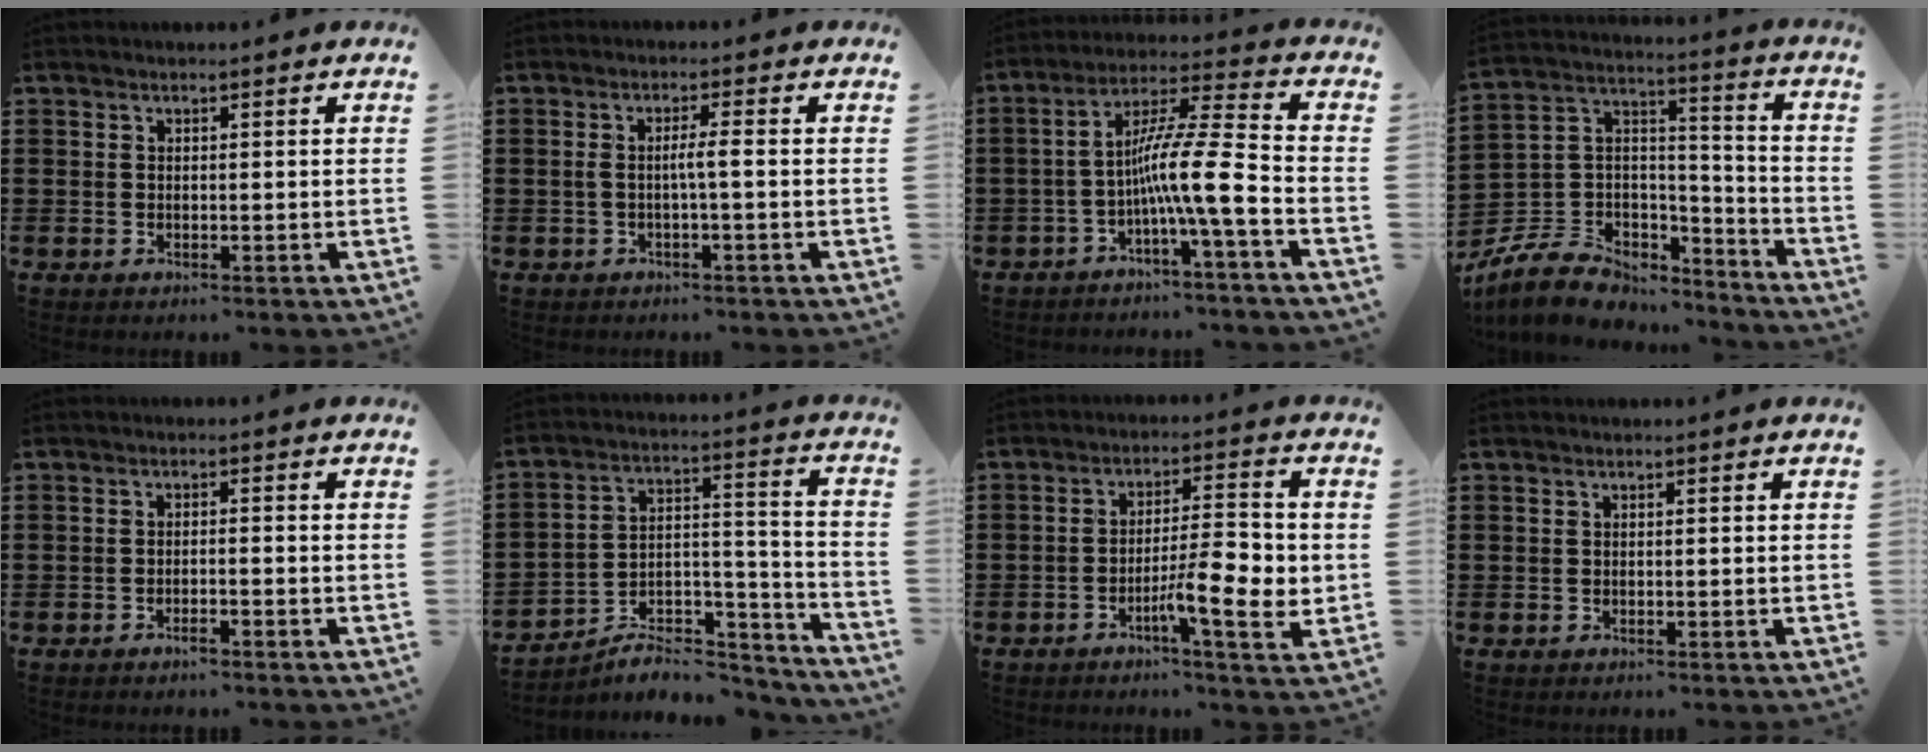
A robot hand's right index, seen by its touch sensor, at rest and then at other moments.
{"total": 2.7, "force": [-0.4, 0.0, 2.6], "torque": [-0.051, -0.002, -0.010]}
{"total": 11.4, "force": [-3.6, 0.7, 10.8], "torque": [-0.203, -0.012, -0.072]}
{"total": 8.5, "force": [-6.5, 5.1, 2.2], "torque": [-0.074, 0.006, -0.128]}
{"total": 1.6, "force": [-1.2, 0.0, 1.0], "torque": [-0.016, -0.004, -0.021]}
{"total": 5.8, "force": [-5.0, 2.4, 1.7], "torque": [-0.024, 0.008, -0.094]}
{"total": 9.4, "force": [-2.4, 1.9, 8.8], "torque": [-0.143, -0.003, -0.040]}
{"total": 0.0}